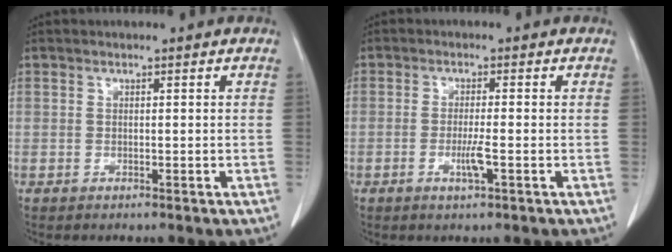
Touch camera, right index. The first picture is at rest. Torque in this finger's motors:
{"motor_torque": [0.14, 0.05, 0.04, 0.04]}